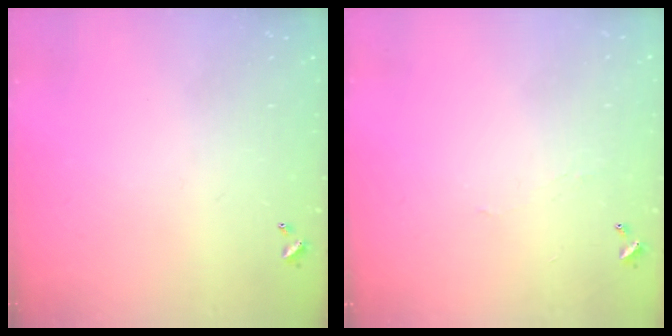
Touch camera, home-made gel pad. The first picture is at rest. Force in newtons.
{"total": 0.8, "press": 0.7, "slide": 0.4}